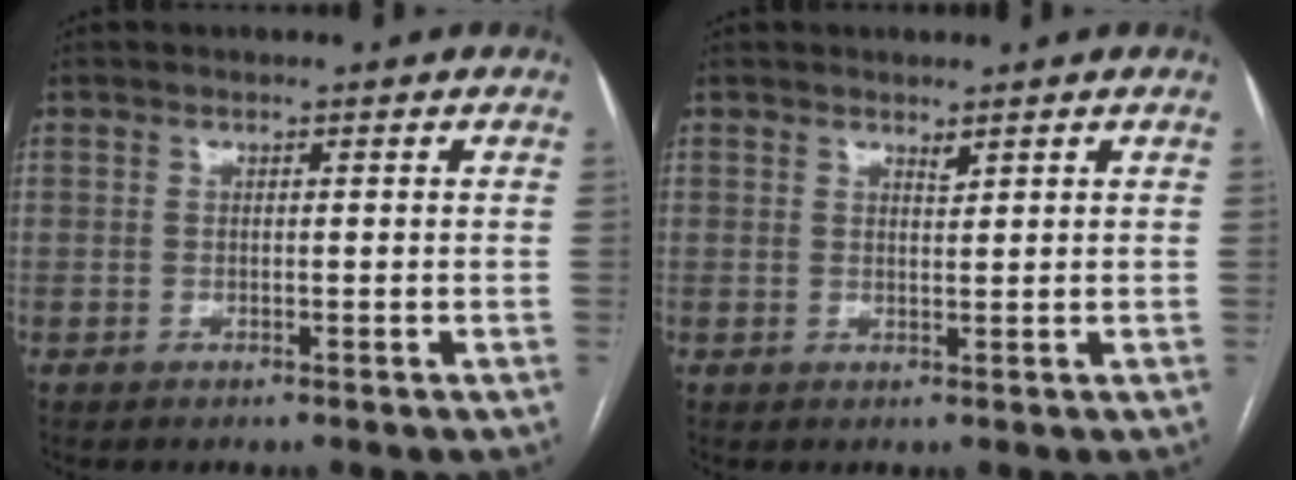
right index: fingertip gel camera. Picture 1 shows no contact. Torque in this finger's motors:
{"motor_torque": [-0.06, 0.08, -0.03, 0.00]}